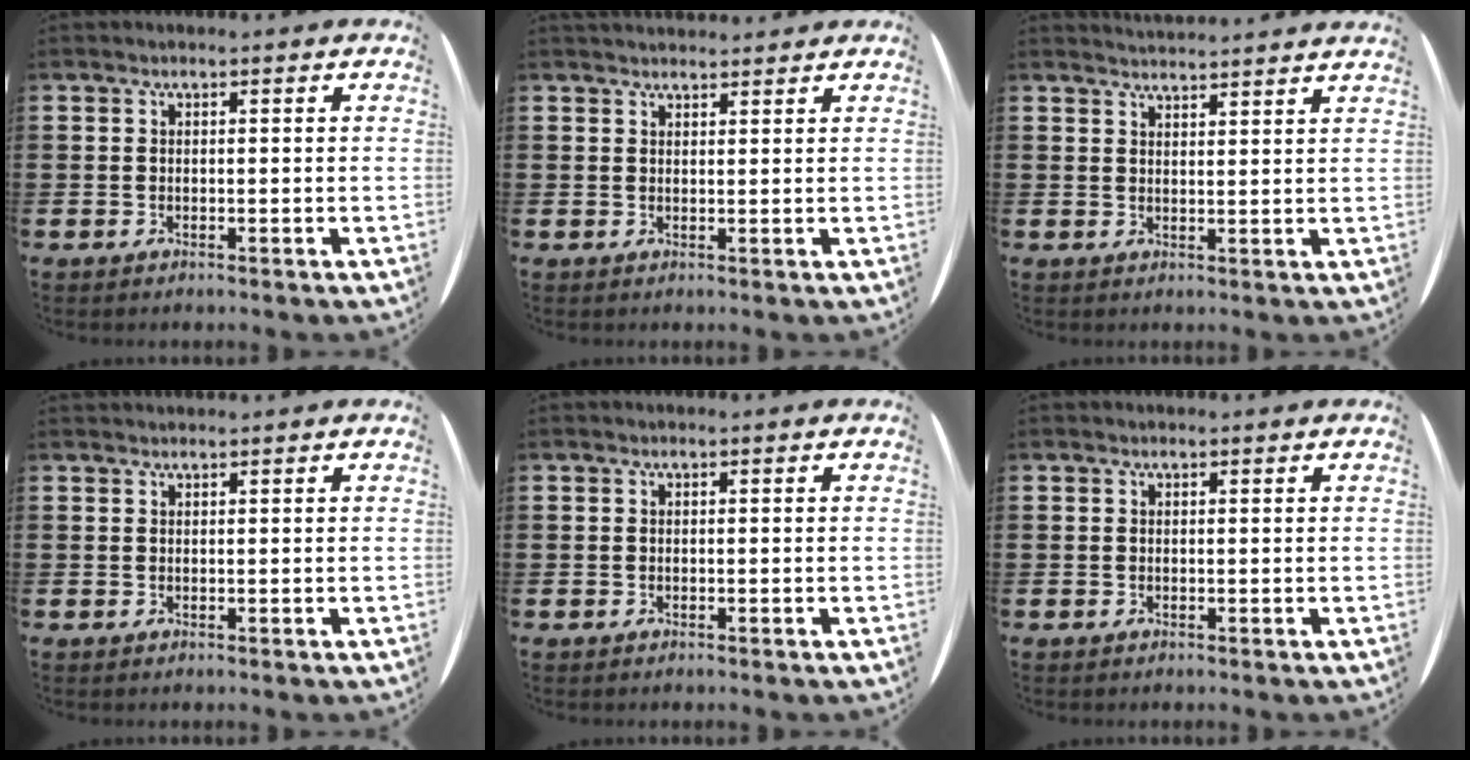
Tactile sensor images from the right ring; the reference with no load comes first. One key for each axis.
{"total": 1.4, "fx": 1.3, "fy": 0.1, "fz": -0.2, "tx": 0.001, "ty": 0.000, "tz": 0.026}
{"total": 2.5, "fx": 2.3, "fy": -0.6, "fz": -0.5, "tx": 0.007, "ty": -0.015, "tz": 0.044}
{"total": 0.6, "fx": 0.6, "fy": -0.1, "fz": 0.0, "tx": 0.001, "ty": 0.000, "tz": 0.012}
{"total": 0.0}
{"total": 0.0}